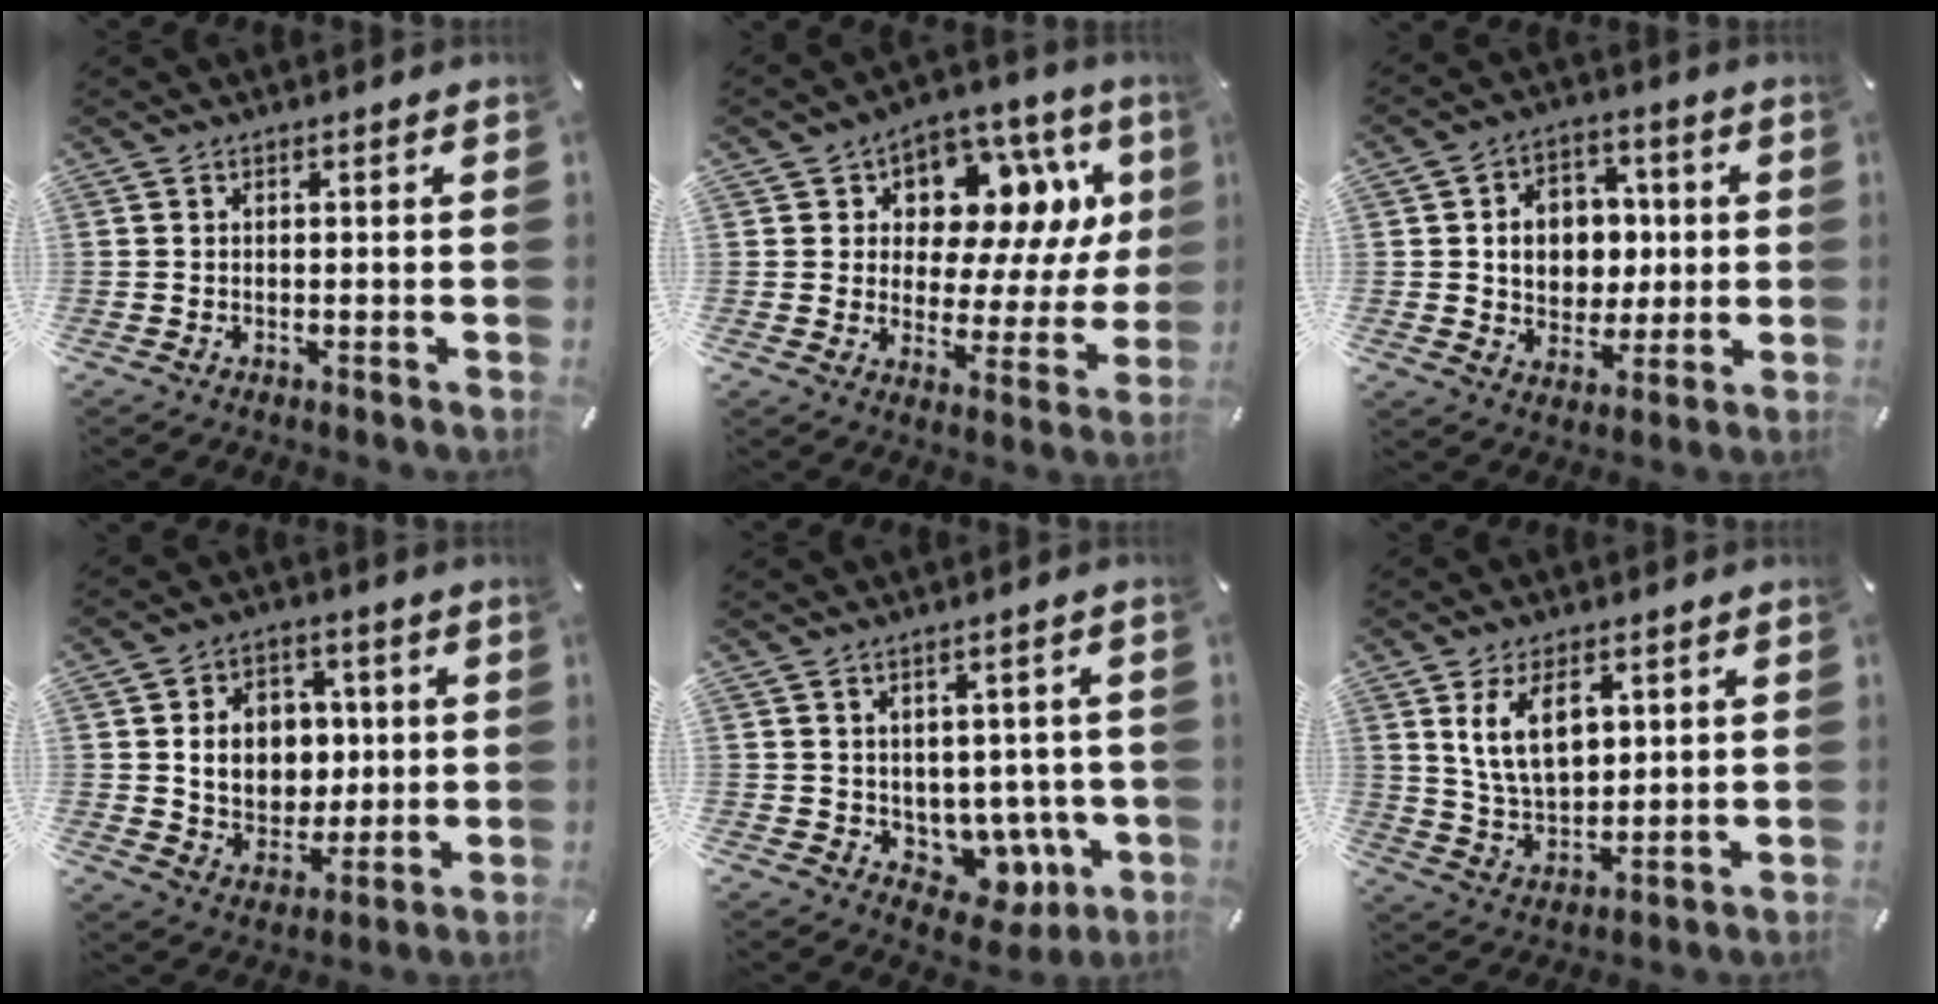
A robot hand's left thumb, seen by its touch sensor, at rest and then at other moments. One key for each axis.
{"total": 11.4, "fx": 5.6, "fy": 7.6, "fz": 6.3, "tx": -0.088, "ty": -0.053, "tz": 0.097}
{"total": 10.2, "fx": 0.5, "fy": 9.0, "fz": 4.8, "tx": -0.070, "ty": 0.011, "tz": 0.014}
{"total": 11.1, "fx": 1.4, "fy": 9.7, "fz": 5.2, "tx": -0.075, "ty": 0.007, "tz": 0.034}
{"total": 7.4, "fx": 0.7, "fy": 6.5, "fz": 3.5, "tx": -0.028, "ty": -0.018, "tz": 0.025}
{"total": 10.9, "fx": 4.4, "fy": 6.6, "fz": 7.6, "tx": -0.150, "ty": -0.005, "tz": 0.077}